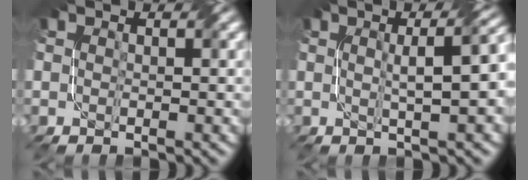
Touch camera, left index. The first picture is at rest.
{"total": 6.8, "force": [1.1, 2.0, 6.4], "torque": [-0.050, 0.030, 0.006]}